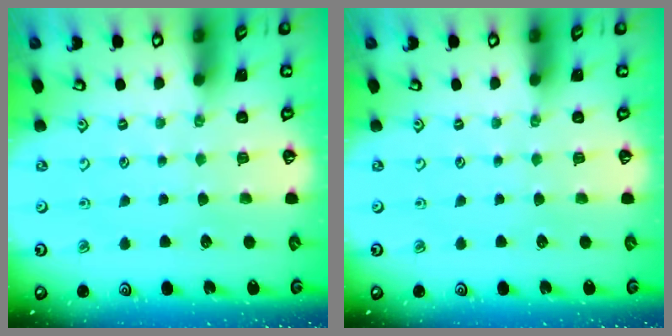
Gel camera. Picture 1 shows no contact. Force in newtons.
{"total": 0.0}